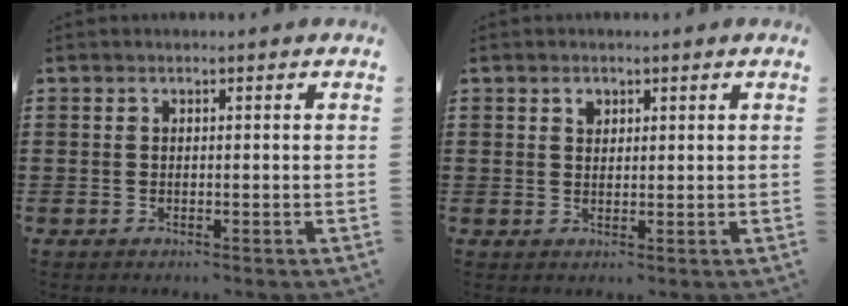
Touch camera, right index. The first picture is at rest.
{"total": 1.4, "force": [0.8, 1.0, 0.6], "torque": [-0.013, 0.003, 0.015]}